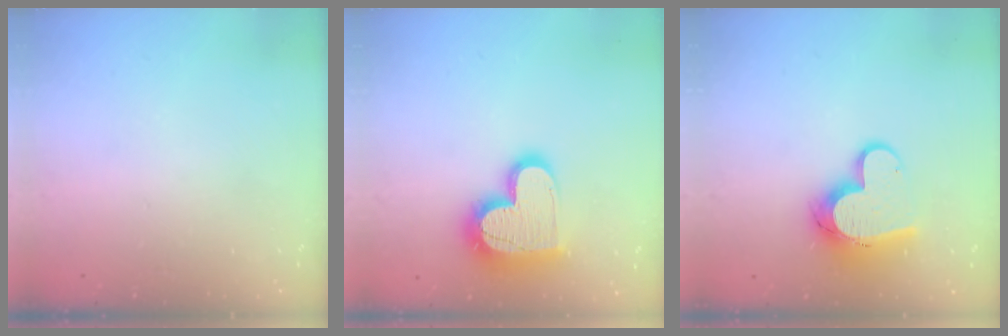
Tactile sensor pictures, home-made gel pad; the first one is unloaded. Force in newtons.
{"total": 18.6, "press": 18.6, "slide": 1.3}
{"total": 15.1, "press": 15.0, "slide": 1.2}